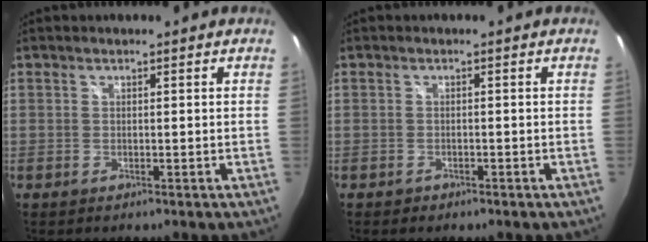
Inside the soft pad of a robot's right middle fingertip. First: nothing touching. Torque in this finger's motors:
{"motor_torque": [-0.47, 0.01, -0.04, -0.01]}